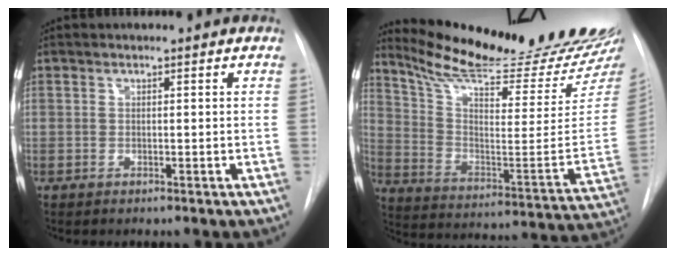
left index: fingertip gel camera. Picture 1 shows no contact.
{"total": 29.5, "force": [26.5, 1.2, 12.9], "torque": [-0.212, -0.116, 0.369]}